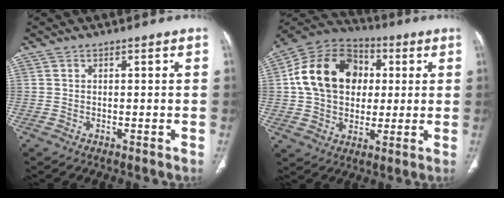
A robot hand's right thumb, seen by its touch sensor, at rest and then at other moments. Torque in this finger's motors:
{"motor_torque": [1.22, 2.99, 0.90, -0.48, 0.16]}